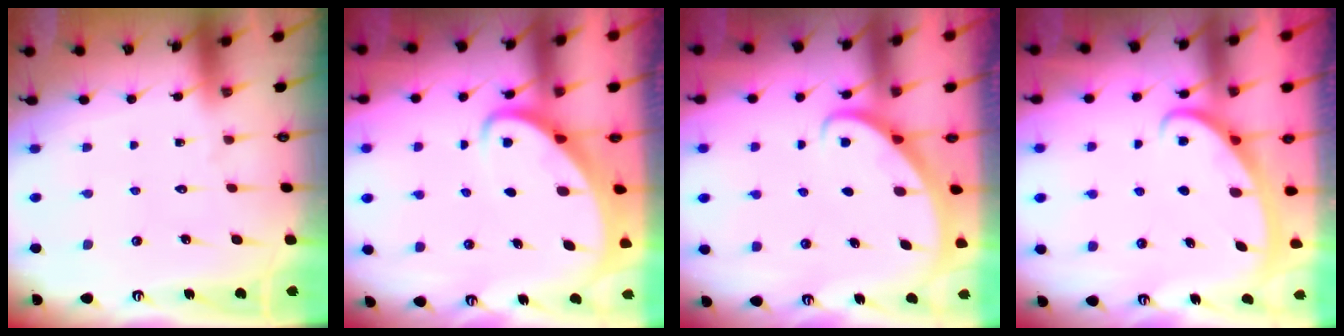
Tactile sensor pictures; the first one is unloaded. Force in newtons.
{"total": 3.6, "press": 3.6, "slide": 0.4}
{"total": 2.9, "press": 2.9, "slide": 0.2}
{"total": 2.7, "press": 2.7, "slide": 0.4}